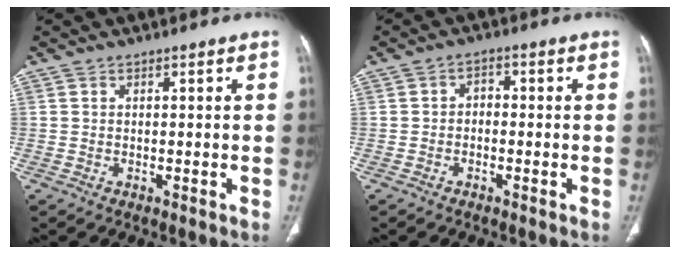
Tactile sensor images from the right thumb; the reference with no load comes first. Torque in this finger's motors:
{"motor_torque": [-0.37, -0.15, 0.34, -0.05, 0.02]}